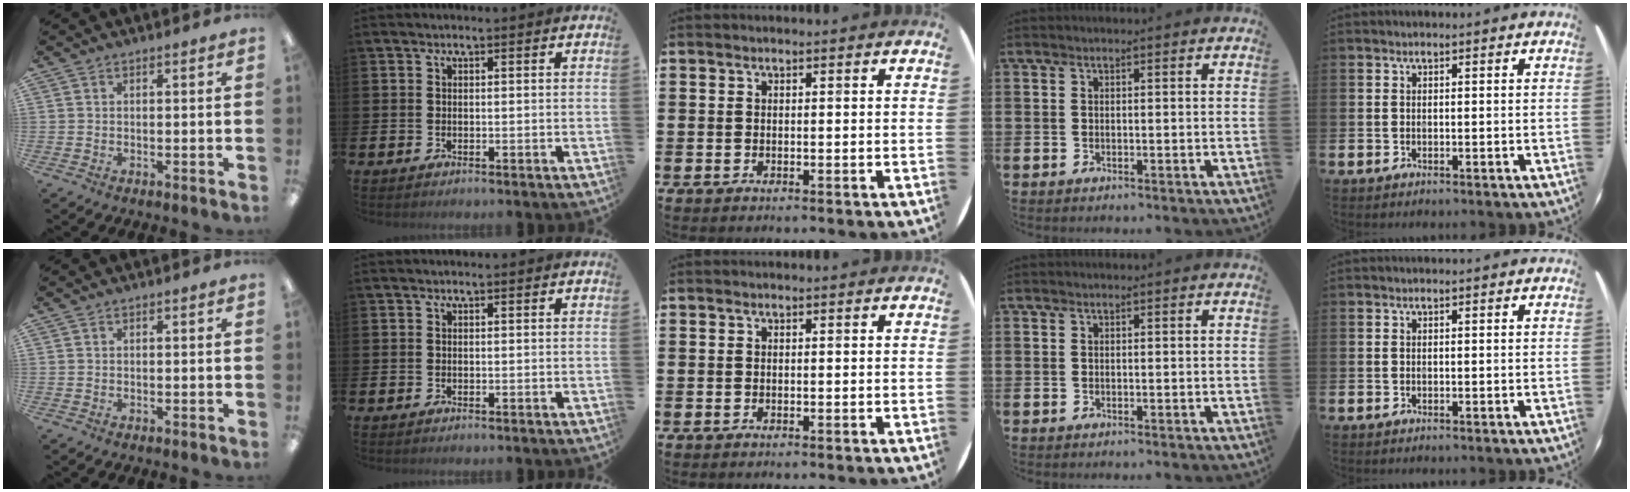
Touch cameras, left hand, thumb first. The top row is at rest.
{}